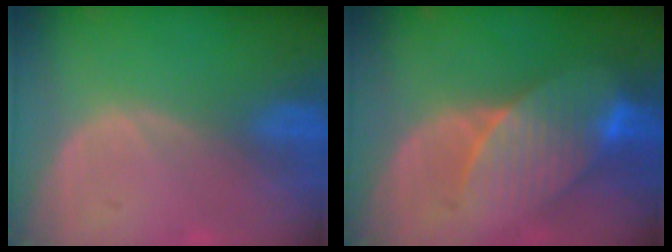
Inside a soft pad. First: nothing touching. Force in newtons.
{"total": 8.3, "press": 7.9, "slide": 2.6}